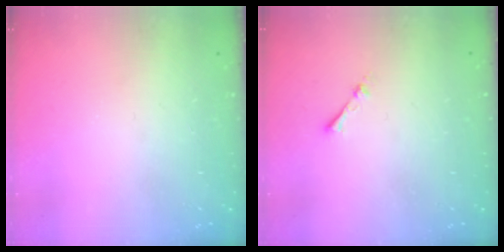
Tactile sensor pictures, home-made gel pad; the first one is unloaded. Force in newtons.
{"total": 1.7, "press": 1.7, "slide": 0.2}